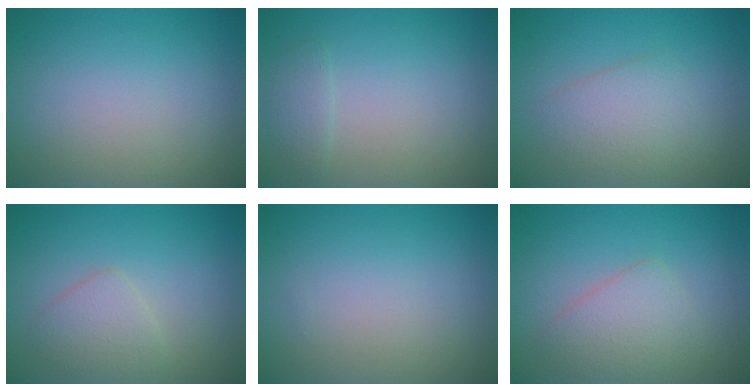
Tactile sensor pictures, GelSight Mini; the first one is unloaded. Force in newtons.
{"total": 1.1, "press": 1.1, "slide": 0.0}
{"total": 3.0, "press": 3.0, "slide": 0.1}
{"total": 2.2, "press": 2.2, "slide": 0.2}
{"total": 0.0}
{"total": 2.9, "press": 2.9, "slide": 0.0}